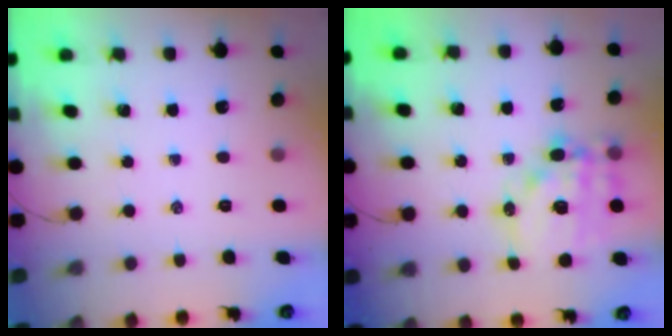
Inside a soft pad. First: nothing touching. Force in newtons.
{"total": 15.7, "press": 15.3, "slide": 3.6}